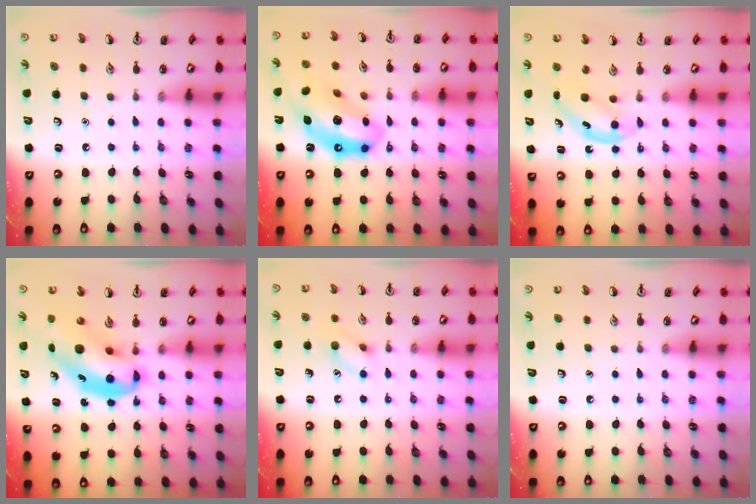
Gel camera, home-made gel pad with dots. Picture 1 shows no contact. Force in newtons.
{"total": 14.9, "press": 14.1, "slide": 4.7}
{"total": 4.7, "press": 4.6, "slide": 1.2}
{"total": 10.5, "press": 10.1, "slide": 3.0}
{"total": 7.8, "press": 7.8, "slide": 0.5}
{"total": 0.0}